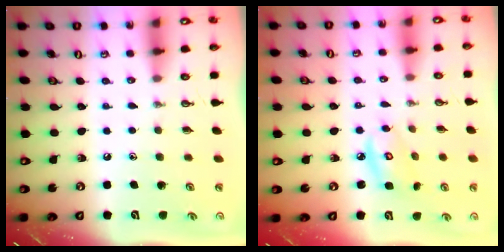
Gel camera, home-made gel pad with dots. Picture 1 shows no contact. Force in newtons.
{"total": 6.2, "press": 6.2, "slide": 0.3}